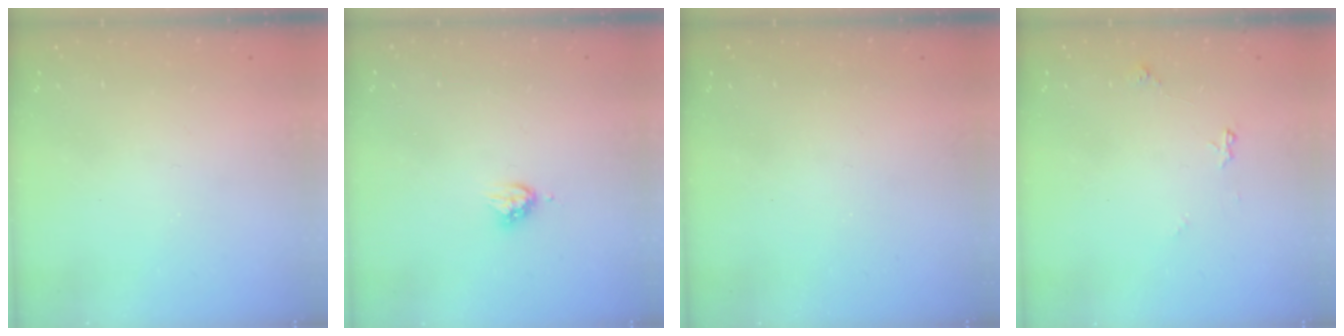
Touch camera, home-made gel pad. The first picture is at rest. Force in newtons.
{"total": 4.6, "press": 4.6, "slide": 0.4}
{"total": 0.0}
{"total": 5.2, "press": 5.1, "slide": 0.7}